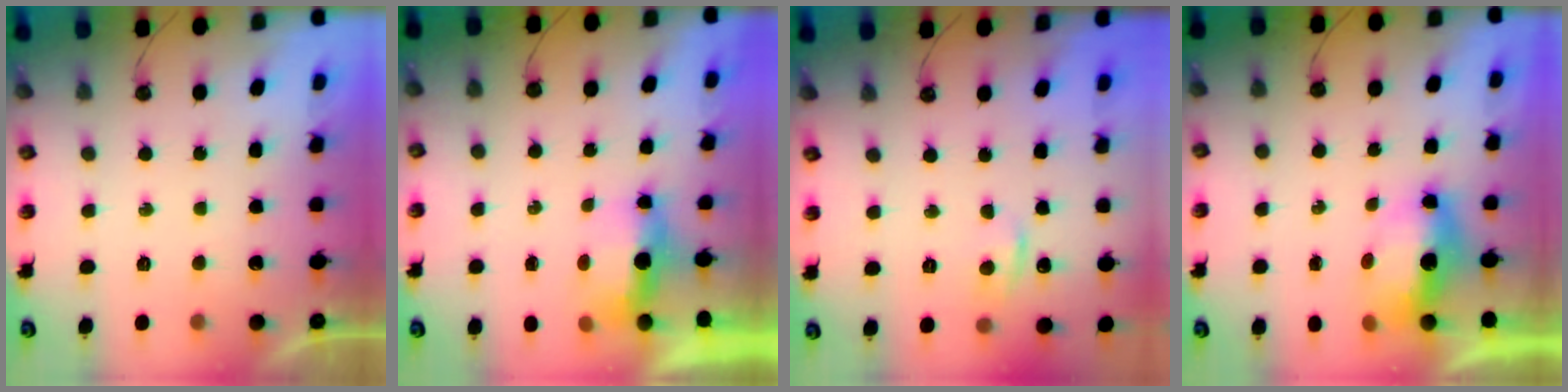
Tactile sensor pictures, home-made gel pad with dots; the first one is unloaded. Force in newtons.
{"total": 10.5, "press": 6.1, "slide": 8.5}
{"total": 5.5, "press": 5.4, "slide": 0.7}
{"total": 7.0, "press": 7.0, "slide": 0.8}